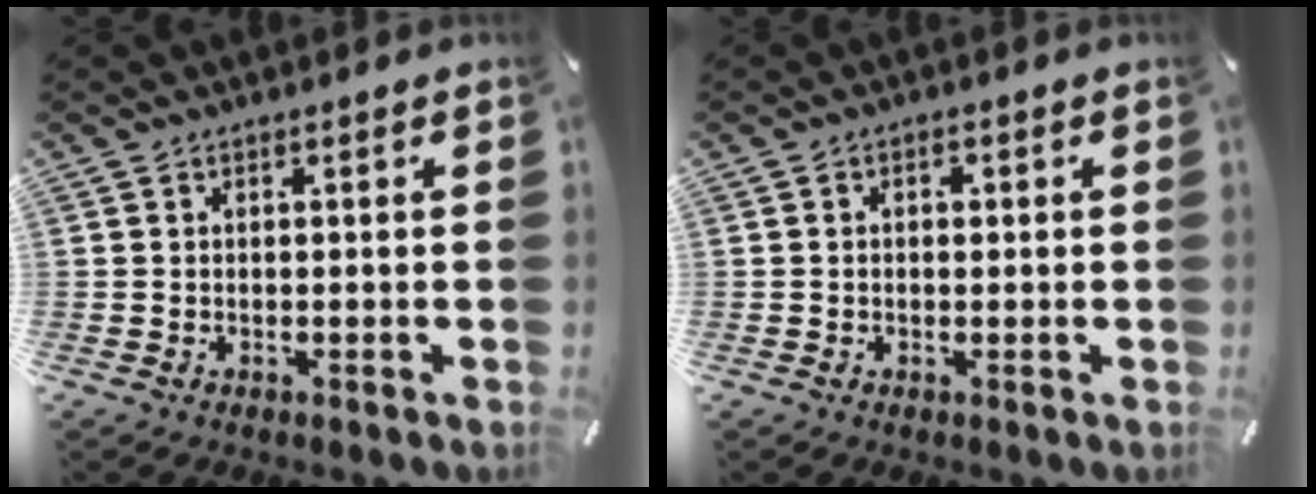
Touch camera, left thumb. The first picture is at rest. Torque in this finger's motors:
{"motor_torque": [-0.08, -0.07, -0.03, -0.01, -0.06]}